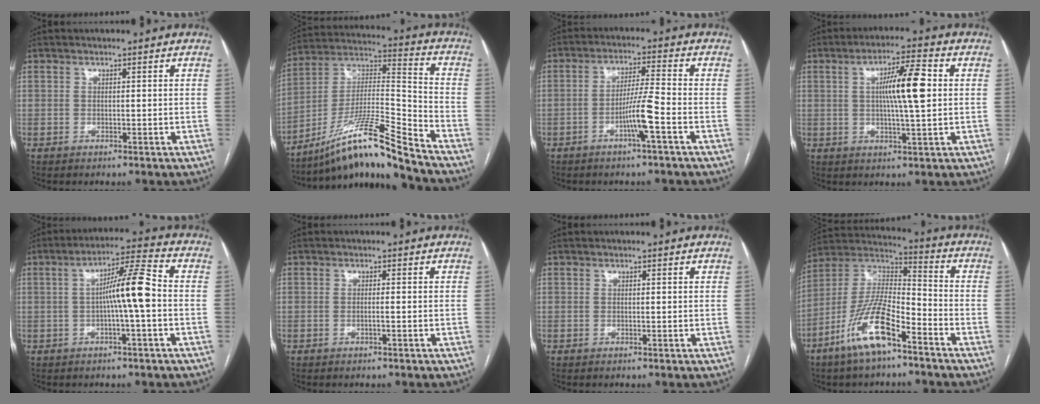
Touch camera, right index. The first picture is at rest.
{"total": 15.5, "force": [-12.9, -1.3, 8.6], "torque": [-0.154, 0.018, -0.229]}
{"total": 5.9, "force": [-2.5, -0.6, 5.4], "torque": [-0.102, 0.002, -0.046]}
{"total": 9.2, "force": [1.3, 0.8, 9.1], "torque": [-0.155, 0.008, 0.022]}
{"total": 8.5, "force": [-0.5, 0.1, 8.5], "torque": [-0.144, 0.019, -0.012]}
{"total": 0.7, "force": [-0.2, -0.1, 0.6], "torque": [-0.012, 0.002, -0.003]}
{"total": 0.0}
{"total": 14.0, "force": [-8.0, 3.6, 10.9], "torque": [-0.225, -0.001, -0.150]}